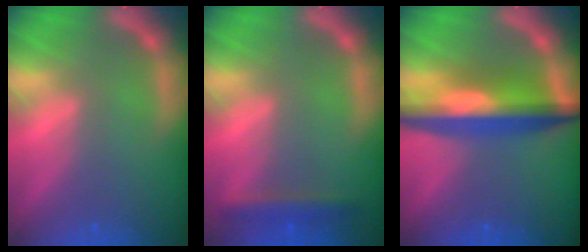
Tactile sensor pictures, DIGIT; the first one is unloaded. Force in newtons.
{"total": 2.4}
{"total": 8.5}